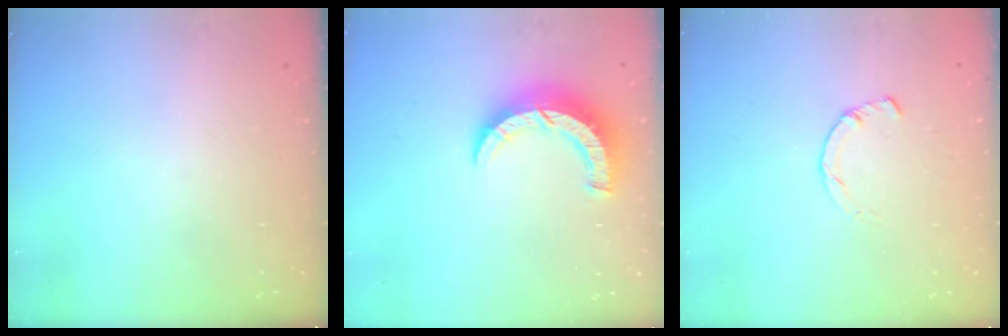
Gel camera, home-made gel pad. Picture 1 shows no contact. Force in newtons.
{"total": 8.0, "press": 7.9, "slide": 0.9}
{"total": 2.3, "press": 2.3, "slide": 0.1}